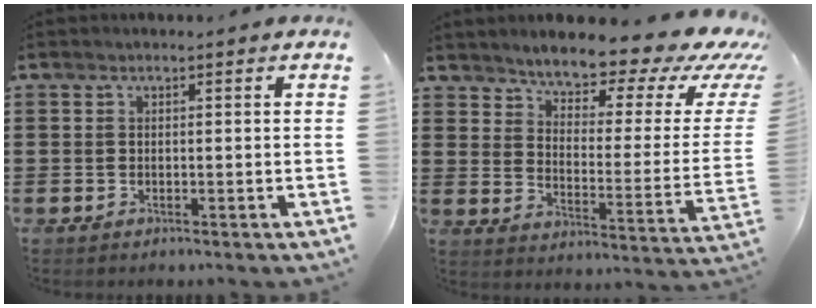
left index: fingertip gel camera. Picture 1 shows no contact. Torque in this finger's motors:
{"motor_torque": [2.14, 0.00, 1.05, 0.06]}